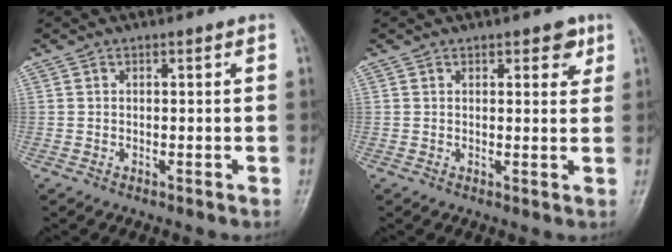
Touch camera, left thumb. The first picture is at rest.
{"total": 3.4, "force": [1.9, 1.7, 2.3], "torque": [-0.010, -0.007, 0.020]}